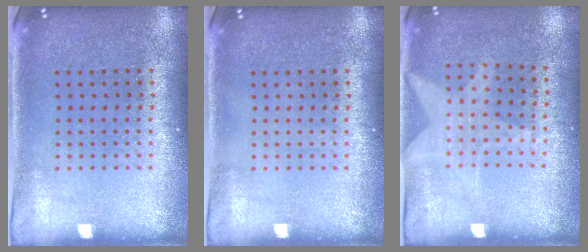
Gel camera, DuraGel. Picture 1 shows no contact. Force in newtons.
{"total": 0.0}
{"total": 1.1, "press": 0.8, "slide": 0.8}